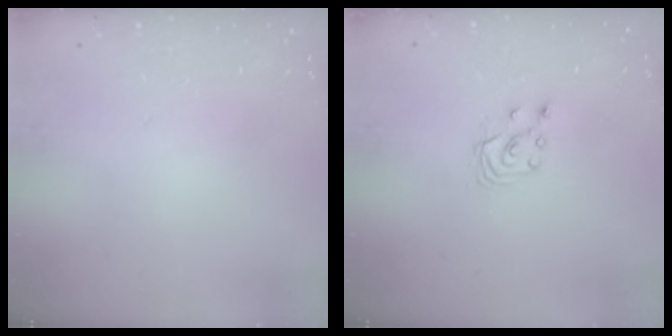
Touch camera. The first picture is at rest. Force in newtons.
{"total": 3.5, "press": 3.5, "slide": 0.4}